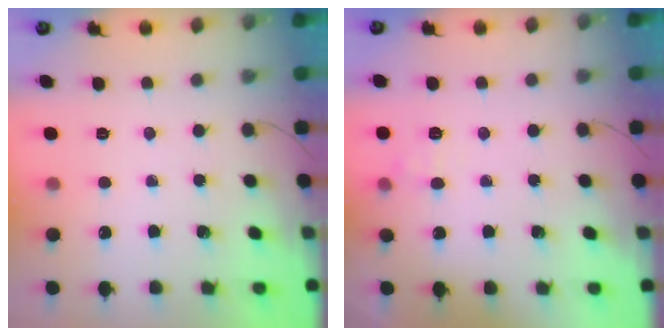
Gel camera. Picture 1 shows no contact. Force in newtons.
{"total": 6.8, "press": 6.5, "slide": 1.9}